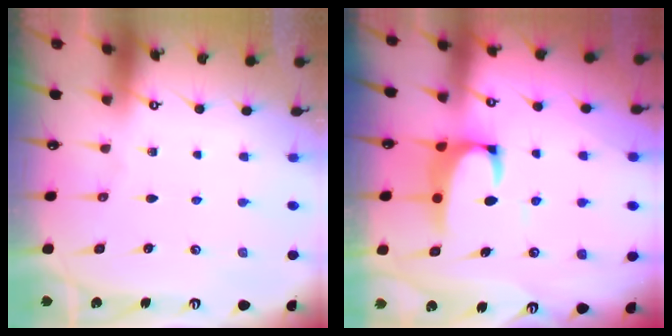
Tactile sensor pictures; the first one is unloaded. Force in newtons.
{"total": 2.4, "press": 2.2, "slide": 0.9}